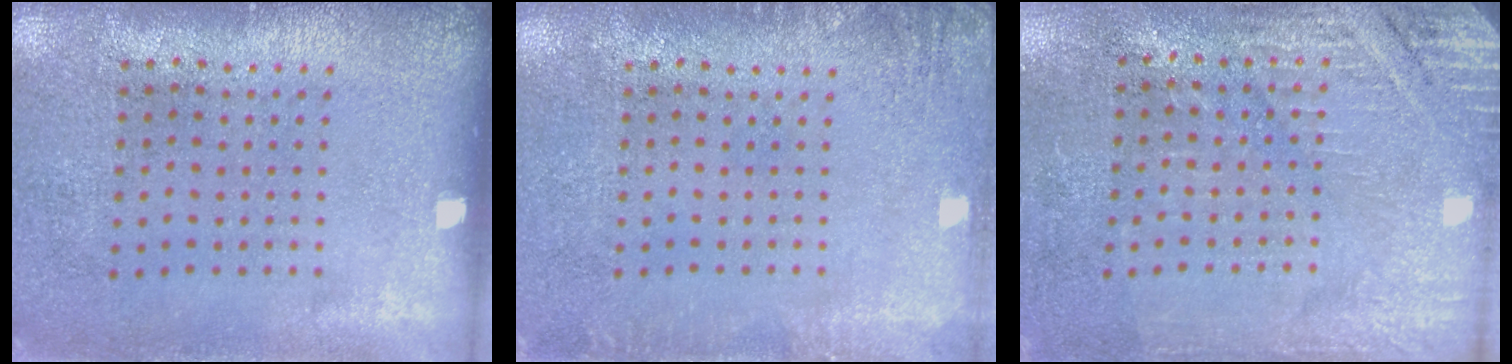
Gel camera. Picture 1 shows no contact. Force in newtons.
{"total": 1.6, "press": 1.6, "slide": 0.2}
{"total": 2.8, "press": 2.7, "slide": 0.9}